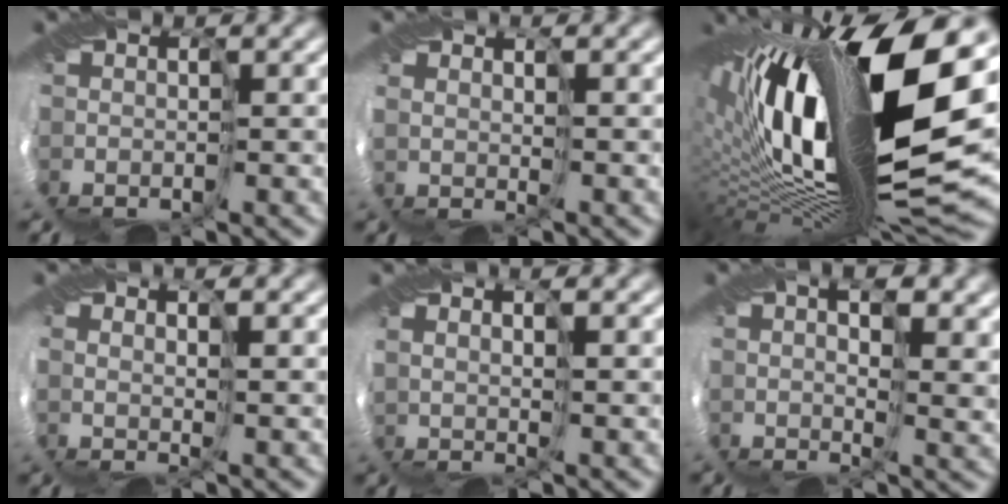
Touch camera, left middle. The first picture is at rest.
{"total": 2.5, "force": [1.9, -1.0, -1.3], "torque": [0.017, 0.004, 0.030]}
{"total": 18.6, "force": [2.2, 7.4, 16.9], "torque": [-0.326, -0.038, 0.038]}
{"total": 2.0, "force": [1.9, -0.3, -0.1], "torque": [0.011, 0.016, 0.018]}
{"total": 2.6, "force": [2.6, -0.3, -0.2], "torque": [0.002, 0.015, 0.031]}
{"total": 4.1, "force": [2.5, 1.1, 3.1], "torque": [-0.039, 0.010, 0.035]}